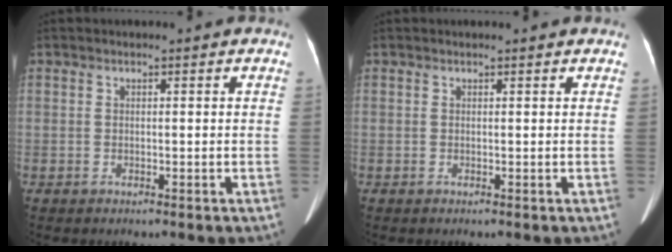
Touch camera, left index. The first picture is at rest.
{"total": 0.8, "force": [0.7, 0.1, 0.1], "torque": [-0.012, 0.008, 0.008]}